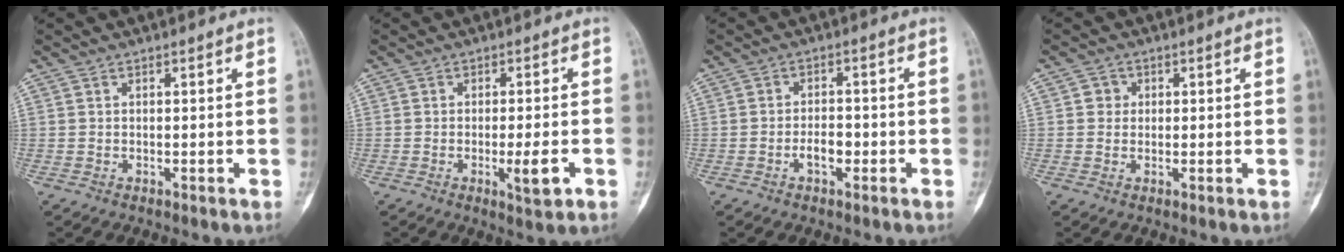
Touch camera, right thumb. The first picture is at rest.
{"total": 5.0, "force": [-1.5, 0.9, 4.6], "torque": [-0.074, -0.004, -0.018]}
{"total": 3.3, "force": [-1.3, 1.7, 2.5], "torque": [-0.039, 0.010, -0.022]}
{"total": 2.1, "force": [0.4, 2.0, 0.5], "torque": [0.004, 0.004, 0.001]}